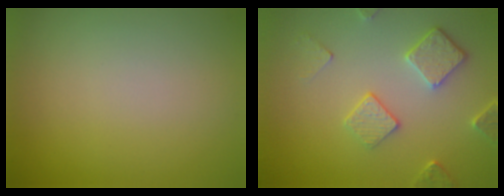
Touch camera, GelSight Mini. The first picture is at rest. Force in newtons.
{"total": 3.6, "press": 3.0, "slide": 2.0}